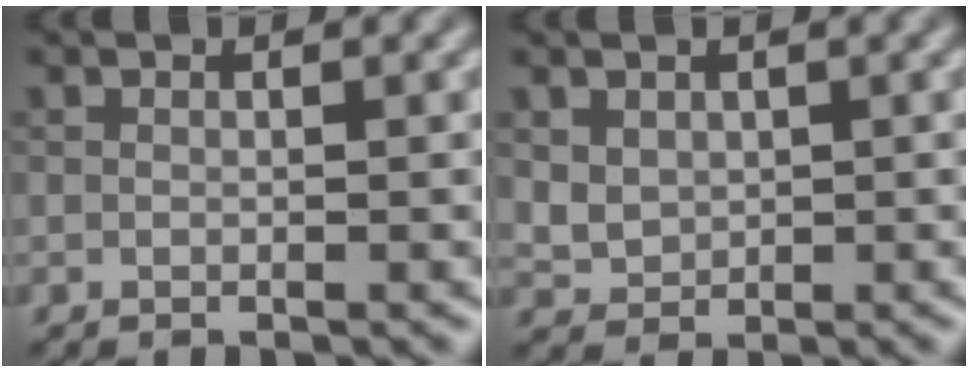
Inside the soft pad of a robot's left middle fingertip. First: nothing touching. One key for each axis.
{"total": 1.9, "fx": 0.7, "fy": 1.6, "fz": 0.8, "tx": -0.018, "ty": -0.005, "tz": 0.020}